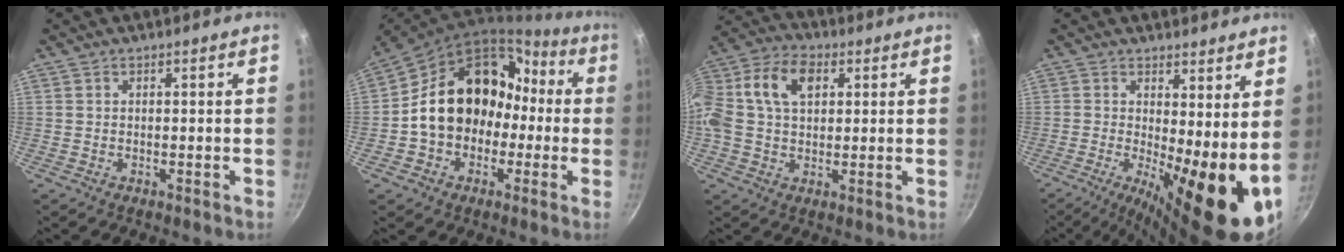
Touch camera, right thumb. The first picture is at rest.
{"total": 19.3, "force": [-1.1, 15.6, 11.3], "torque": [-0.148, 0.077, -0.010]}
{"total": 15.6, "force": [3.5, 10.4, 11.1], "torque": [-0.216, 0.030, 0.047]}
{"total": 13.1, "force": [-0.3, 3.9, 12.5], "torque": [-0.172, -0.012, -0.003]}